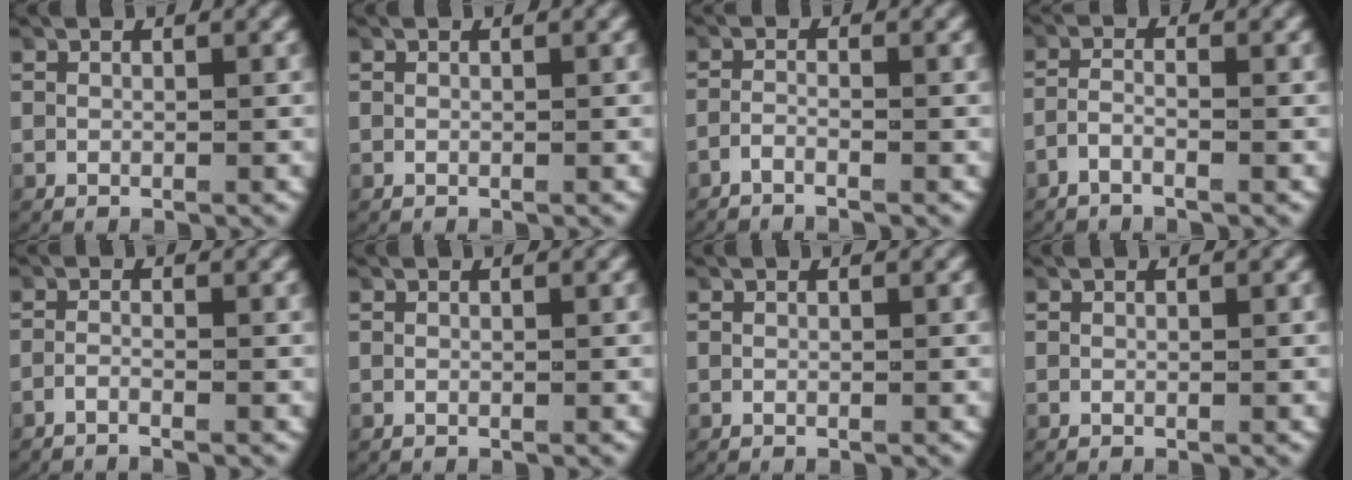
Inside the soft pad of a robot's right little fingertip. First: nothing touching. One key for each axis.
{"total": 0.0}
{"total": 2.3, "fx": -2.2, "fy": 0.1, "fz": 0.8, "tx": -0.031, "ty": -0.011, "tz": -0.035}
{"total": 2.1, "fx": -1.6, "fy": 0.1, "fz": 1.3, "tx": -0.039, "ty": -0.006, "tz": -0.029}
{"total": 2.1, "fx": -2.0, "fy": -0.1, "fz": 0.8, "tx": -0.030, "ty": -0.009, "tz": -0.031}
{"total": 0.0}
{"total": 0.0}
{"total": 0.0}